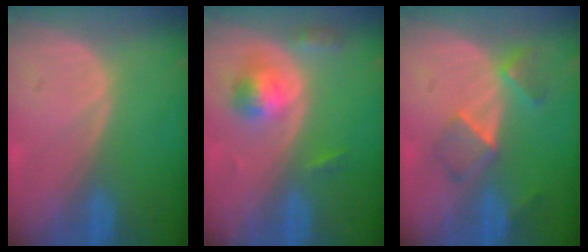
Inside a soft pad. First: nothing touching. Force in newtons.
{"total": 5.2, "press": 4.8, "slide": 2.1}
{"total": 5.6, "press": 4.9, "slide": 2.7}